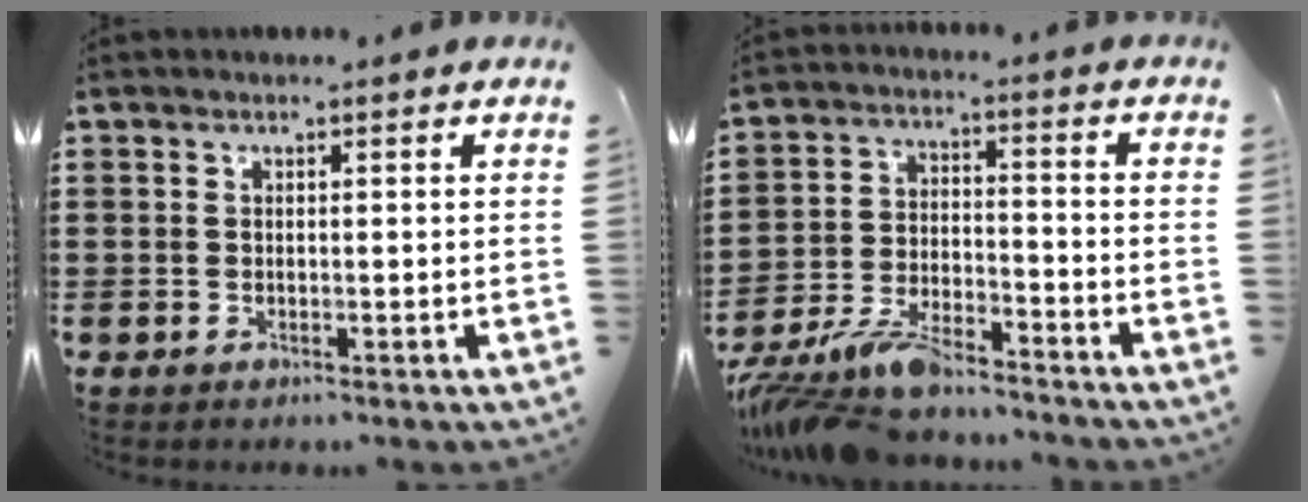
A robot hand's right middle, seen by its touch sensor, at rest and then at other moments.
{"total": 8.6, "force": [-7.8, 1.6, 3.4], "torque": [-0.083, 0.005, -0.155]}